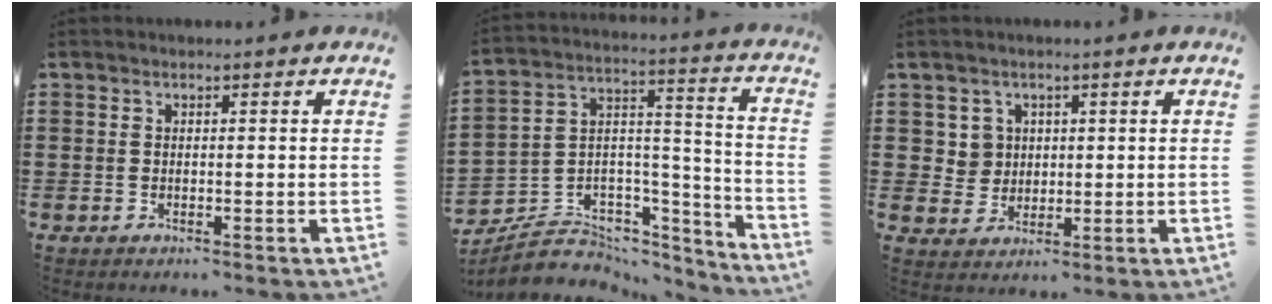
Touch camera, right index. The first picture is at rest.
{"total": 5.2, "force": [-3.7, 3.5, 0.4], "torque": [-0.029, -0.009, -0.072]}
{"total": 3.6, "force": [1.2, 3.4, 0.5], "torque": [-0.027, 0.012, 0.021]}